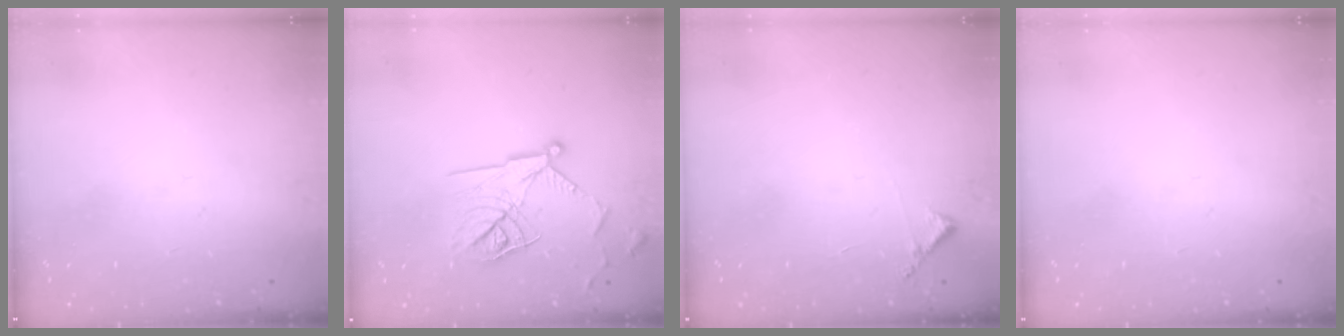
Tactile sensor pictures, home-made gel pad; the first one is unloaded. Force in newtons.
{"total": 16.1, "press": 16.1, "slide": 0.6}
{"total": 6.4, "press": 6.4, "slide": 0.5}
{"total": 0.0}